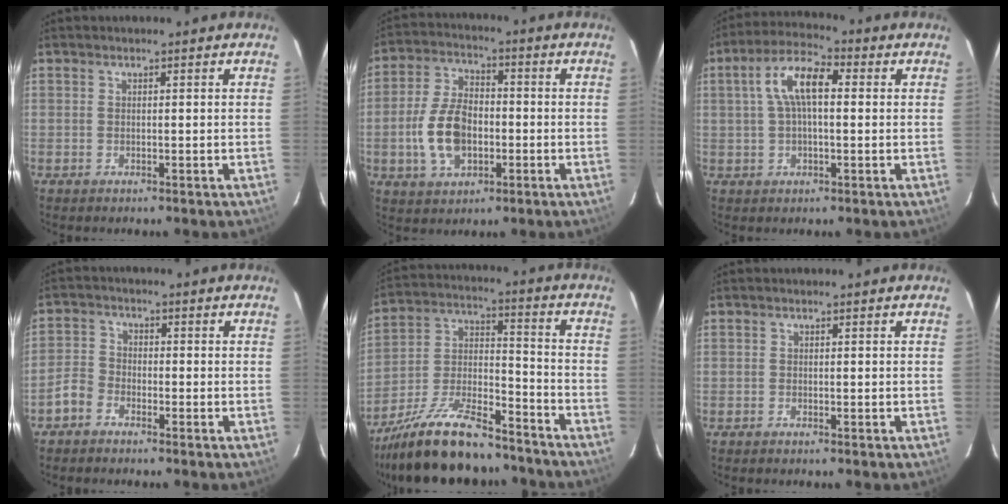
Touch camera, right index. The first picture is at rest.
{"total": 11.6, "force": [-2.6, 7.1, 8.8], "torque": [-0.180, 0.012, -0.039]}
{"total": 9.0, "force": [1.4, 3.6, 8.1], "torque": [-0.155, 0.025, 0.023]}
{"total": 3.6, "force": [-2.5, 2.3, 1.1], "torque": [-0.025, 0.012, -0.054]}
{"total": 21.2, "force": [-16.6, 6.8, 11.4], "torque": [-0.225, -0.005, -0.272]}
{"total": 0.0}